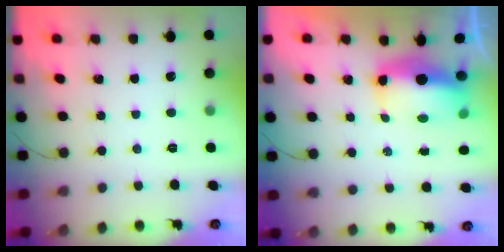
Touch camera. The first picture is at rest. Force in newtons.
{"total": 8.5, "press": 8.3, "slide": 1.8}